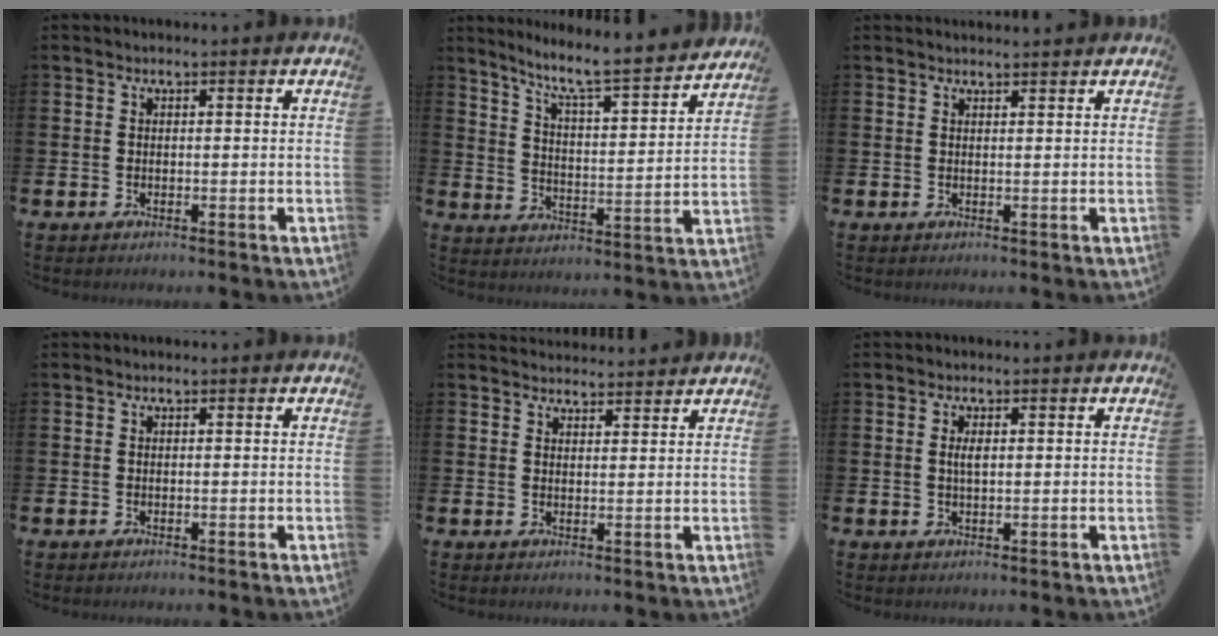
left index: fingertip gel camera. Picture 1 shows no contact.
{"total": 7.7, "force": [7.0, 0.3, 3.1], "torque": [-0.083, -0.057, 0.113]}
{"total": 1.1, "force": [1.1, -0.1, 0.0], "torque": [0.007, -0.006, 0.018]}
{"total": 0.0}
{"total": 2.8, "force": [2.7, 0.5, -0.2], "torque": [0.005, -0.018, 0.048]}
{"total": 1.7, "force": [0.5, 0.6, 1.6], "torque": [-0.026, 0.001, 0.005]}